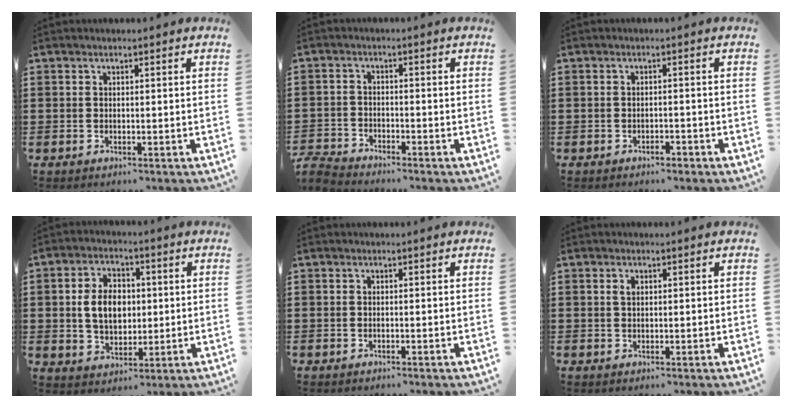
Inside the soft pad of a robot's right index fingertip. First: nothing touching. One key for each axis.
{"total": 3.0, "fx": -2.9, "fy": 0.2, "fz": 0.1, "tx": -0.013, "ty": -0.001, "tz": -0.065}
{"total": 1.3, "fx": -1.3, "fy": 0.1, "fz": 0.3, "tx": -0.012, "ty": -0.005, "tz": -0.025}
{"total": 7.0, "fx": 0.4, "fy": 4.9, "fz": 5.0, "tx": -0.112, "ty": 0.010, "tz": 0.000}
{"total": 0.0}
{"total": 1.1, "fx": 0.4, "fy": 0.7, "fz": 0.8, "tx": -0.018, "ty": 0.005, "tz": 0.007}